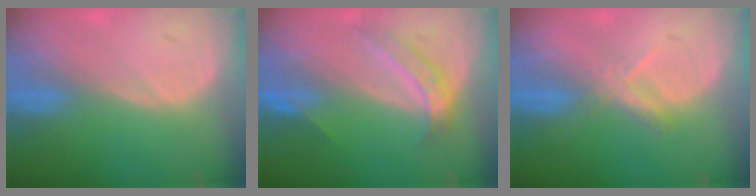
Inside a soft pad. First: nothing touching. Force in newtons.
{"total": 5.6, "press": 4.8, "slide": 2.9}
{"total": 3.1, "press": 2.9, "slide": 0.9}